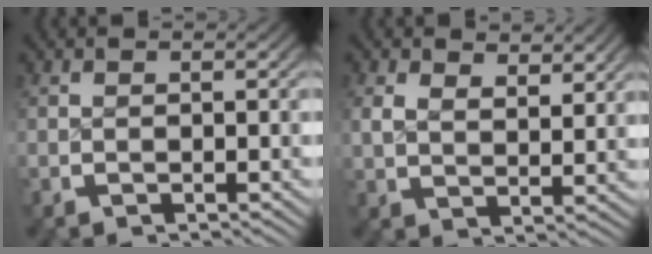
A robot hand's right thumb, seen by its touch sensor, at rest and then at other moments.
{"total": 2.9, "force": [2.1, 1.3, 1.6], "torque": [-0.027, -0.011, 0.046]}